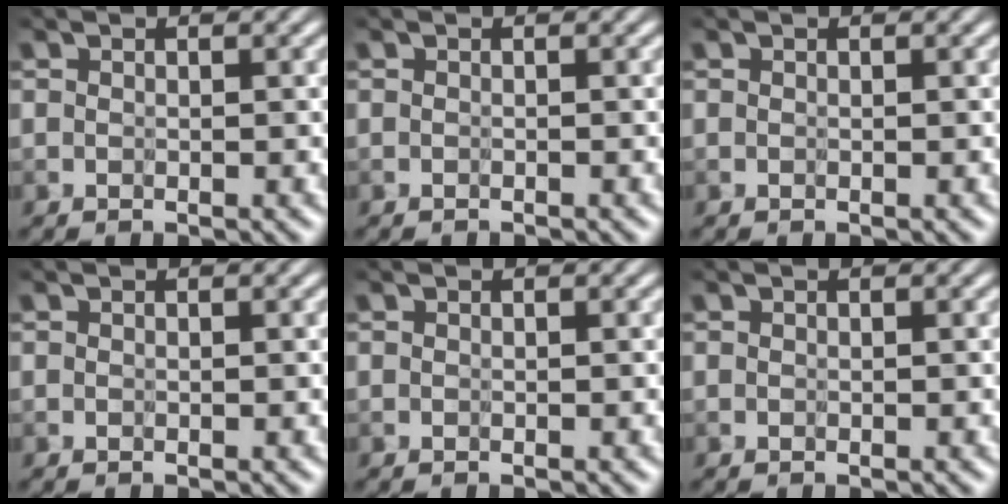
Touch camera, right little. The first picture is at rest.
{"total": 0.5, "force": [-0.5, 0.0, -0.2], "torque": [0.010, 0.002, -0.008]}
{"total": 0.0}
{"total": 0.0}
{"total": 0.0}
{"total": 0.0}